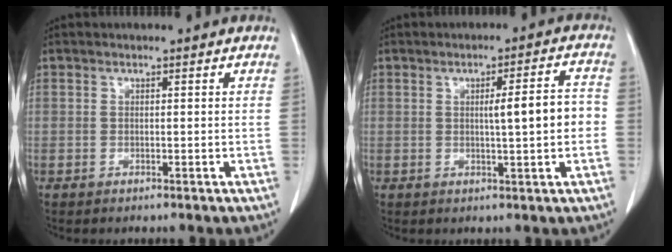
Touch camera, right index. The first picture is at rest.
{"total": 6.3, "force": [-0.2, 0.5, 6.3], "torque": [-0.091, 0.009, -0.002]}